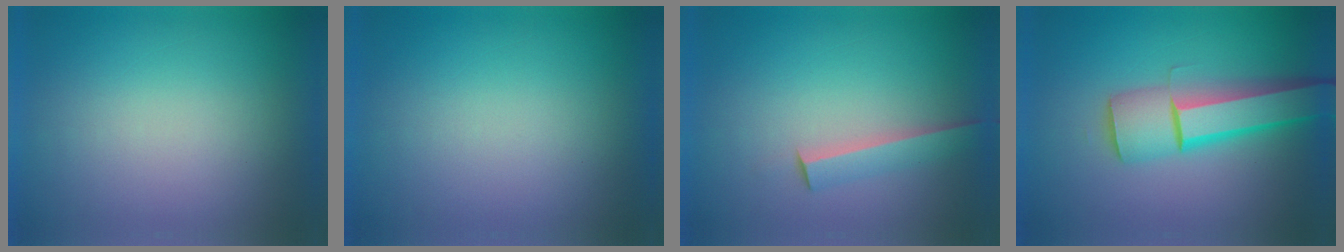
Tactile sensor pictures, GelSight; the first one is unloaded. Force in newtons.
{"total": 0.0}
{"total": 2.5}
{"total": 5.2}